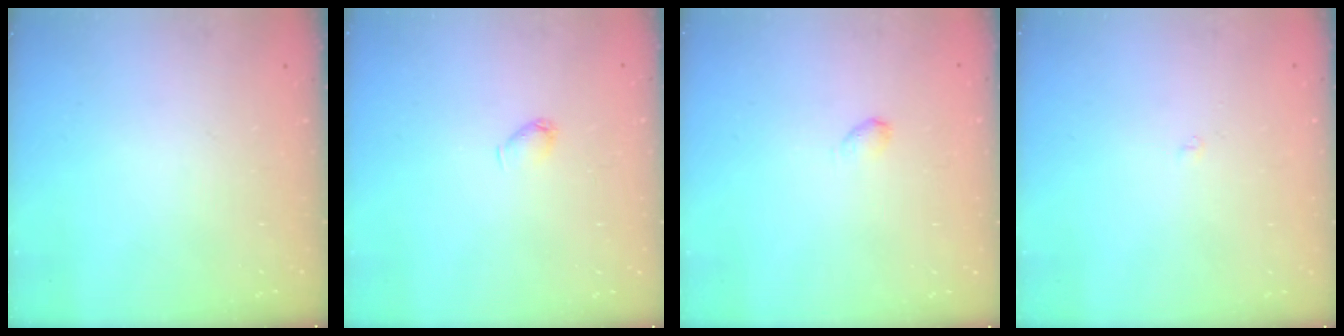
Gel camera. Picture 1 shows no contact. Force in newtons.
{"total": 3.0, "press": 3.0, "slide": 0.3}
{"total": 2.9, "press": 2.9, "slide": 0.4}
{"total": 1.7, "press": 1.7, "slide": 0.3}